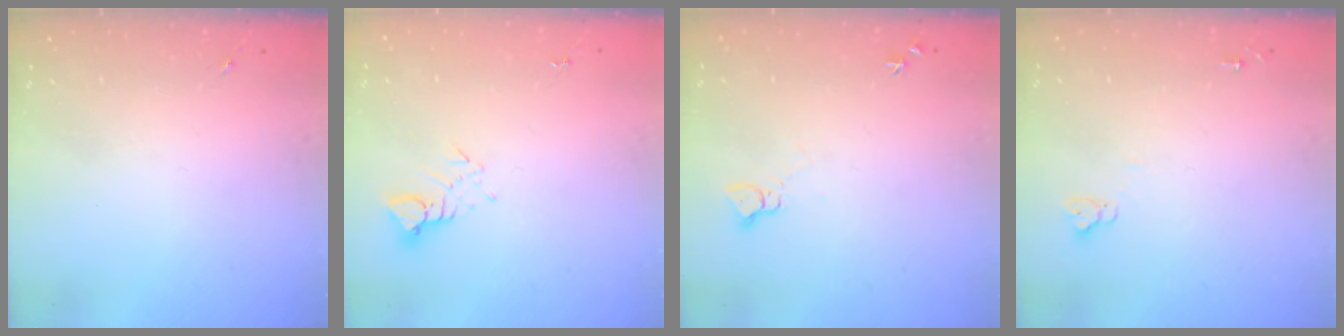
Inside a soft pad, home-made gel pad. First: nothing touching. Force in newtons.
{"total": 3.1, "press": 3.1, "slide": 0.2}
{"total": 3.8, "press": 3.8, "slide": 0.4}
{"total": 3.8, "press": 3.8, "slide": 0.3}